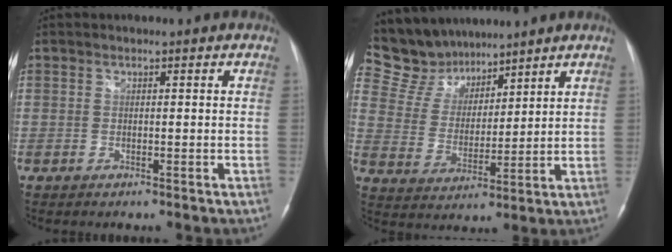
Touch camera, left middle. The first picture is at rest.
{"total": 9.7, "force": [8.9, 3.7, 0.5], "torque": [-0.027, 0.018, 0.186]}